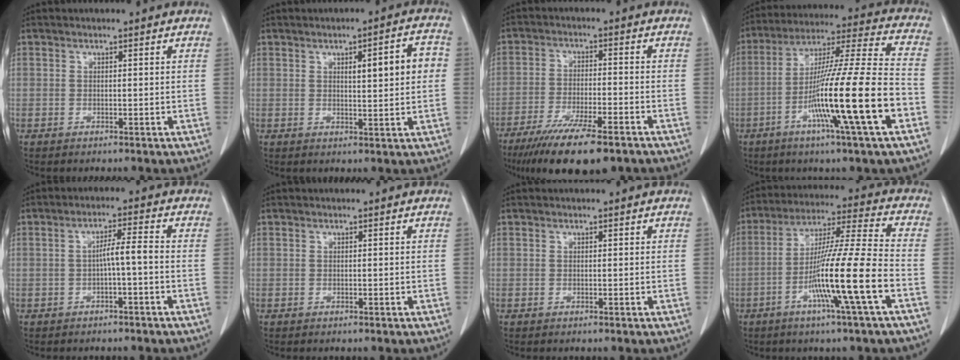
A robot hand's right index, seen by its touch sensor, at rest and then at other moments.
{"total": 6.7, "force": [1.2, 1.2, 6.5], "torque": [-0.090, 0.015, 0.018]}
{"total": 14.2, "force": [-10.4, 2.5, 9.4], "torque": [-0.152, -0.032, -0.166]}
{"total": 20.1, "force": [-7.1, -0.8, 18.8], "torque": [-0.323, -0.016, -0.130]}
{"total": 3.6, "force": [-0.8, 0.0, 3.5], "torque": [-0.057, 0.011, -0.013]}
{"total": 0.0}
{"total": 0.0}
{"total": 14.8, "force": [-5.3, -1.5, 13.8], "torque": [-0.251, -0.006, -0.100]}